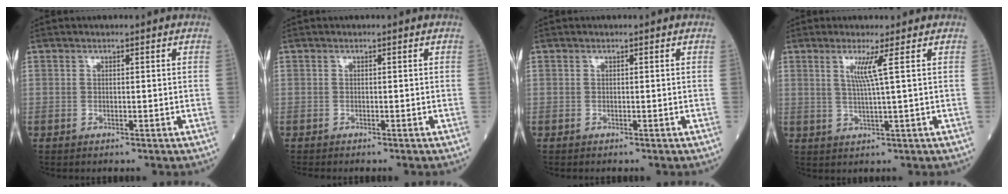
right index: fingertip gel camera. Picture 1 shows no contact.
{"total": 0.7, "force": [-0.7, -0.2, 0.1], "torque": [0.002, 0.000, -0.015]}
{"total": 0.0}
{"total": 3.6, "force": [1.3, -1.3, 3.1], "torque": [-0.064, -0.007, 0.026]}